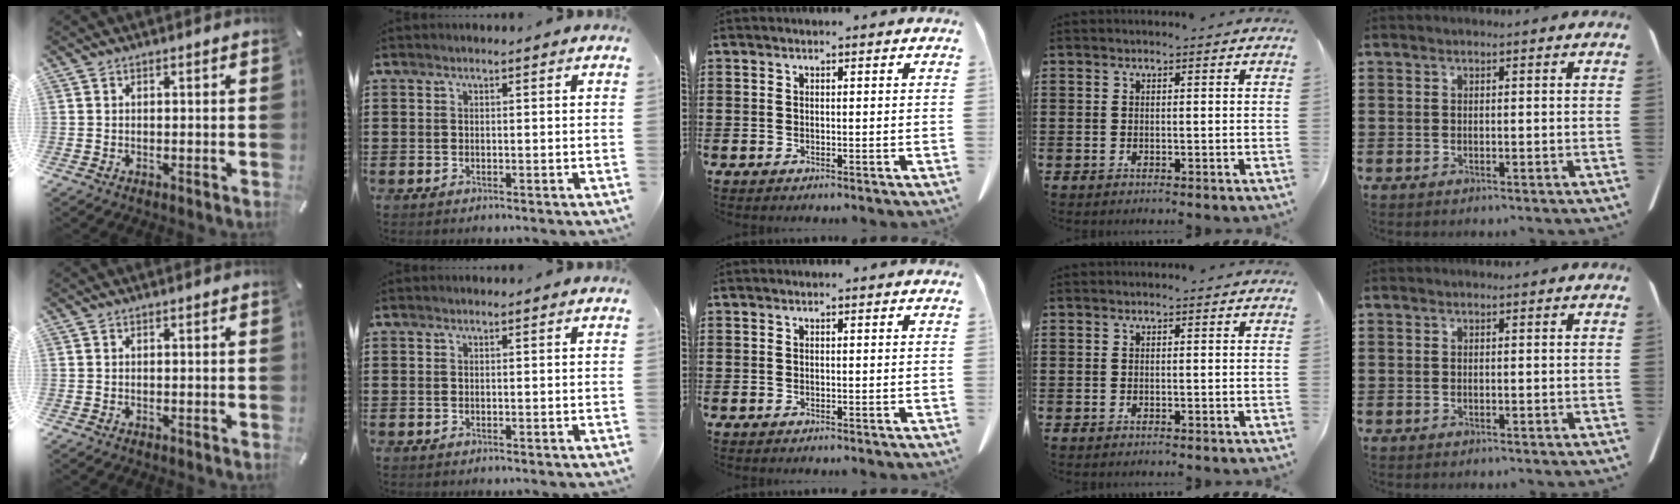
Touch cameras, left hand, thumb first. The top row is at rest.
{}